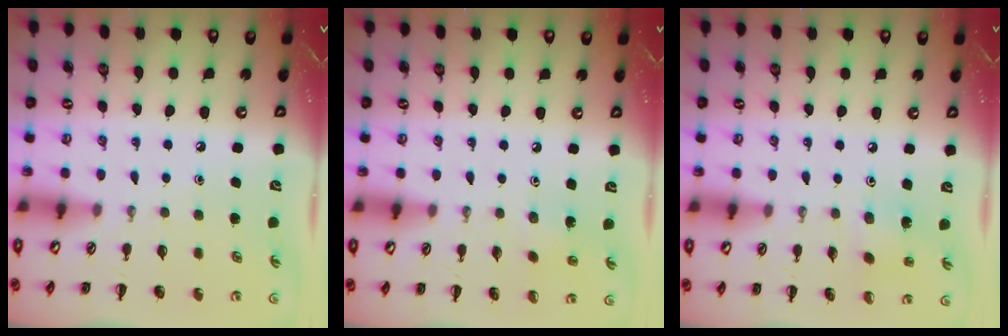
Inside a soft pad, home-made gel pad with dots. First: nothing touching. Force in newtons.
{"total": 2.4, "press": 2.3, "slide": 0.6}
{"total": 1.5, "press": 1.4, "slide": 0.5}